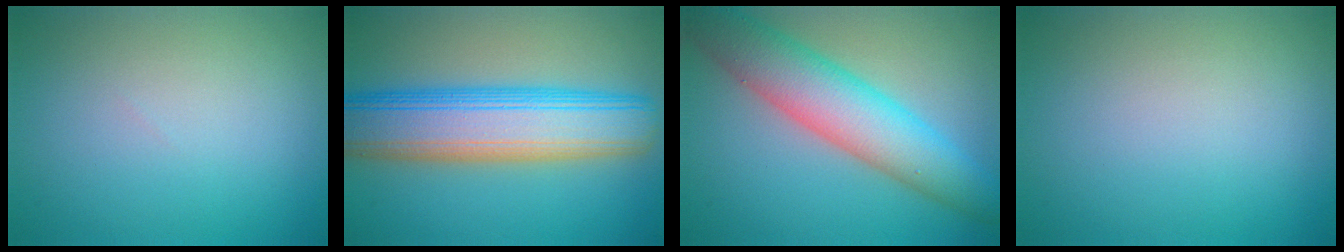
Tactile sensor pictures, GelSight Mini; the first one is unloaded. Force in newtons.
{"total": 10.5, "press": 10.5, "slide": 0.5}
{"total": 8.2, "press": 8.2, "slide": 0.2}
{"total": 0.0}